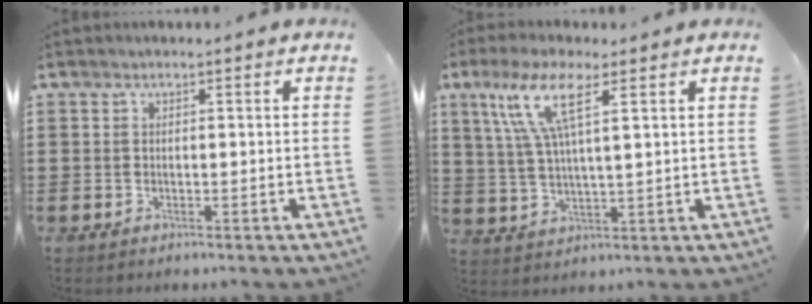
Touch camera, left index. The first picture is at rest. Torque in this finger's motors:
{"motor_torque": [1.51, 0.63, 0.89, 0.13]}